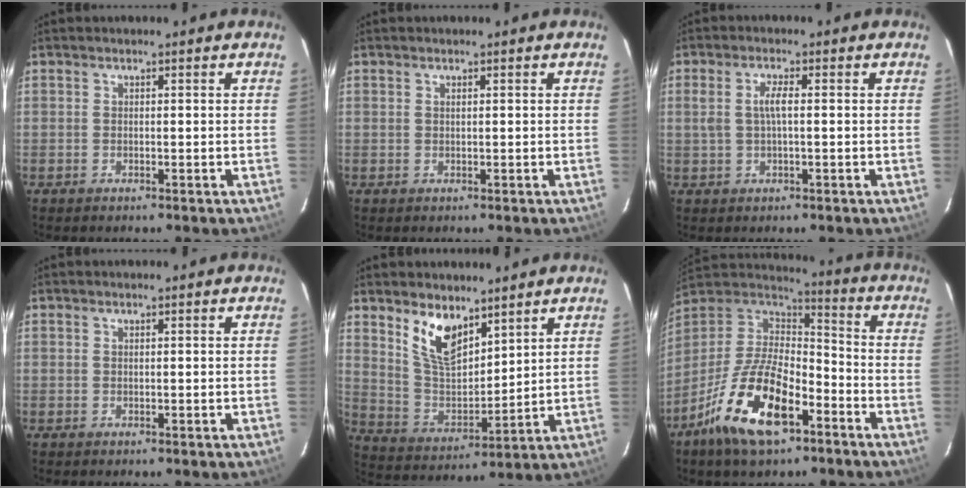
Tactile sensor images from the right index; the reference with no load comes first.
{"total": 0.0}
{"total": 3.1, "force": [0.1, 0.7, 3.1], "torque": [-0.061, 0.004, 0.002]}
{"total": 0.0}
{"total": 10.5, "force": [7.0, 4.8, 6.3], "torque": [-0.119, -0.001, 0.144]}
{"total": 19.1, "force": [-10.1, 8.3, 14.0], "torque": [-0.283, -0.018, -0.183]}